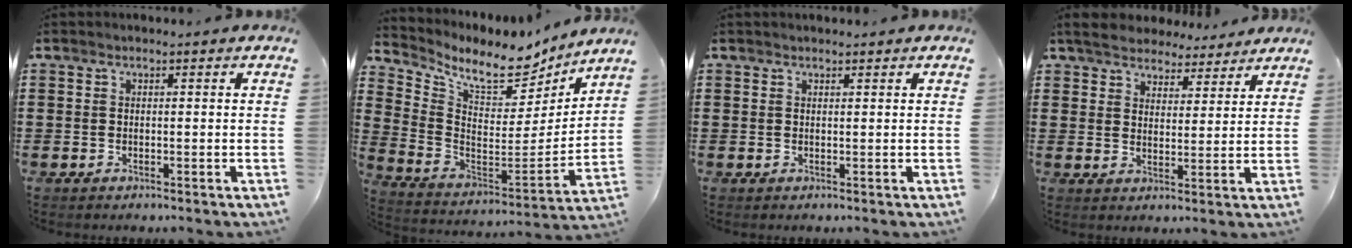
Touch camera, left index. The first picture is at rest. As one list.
[{"total": 8.9, "force": [7.4, 3.1, 3.9], "torque": [-0.098, -0.058, 0.123]}, {"total": 0.6, "force": [0.6, 0.1, 0.1], "torque": [-0.004, 0.000, 0.012]}, {"total": 4.9, "force": [4.7, 1.3, 0.7], "torque": [-0.036, -0.017, 0.083]}]